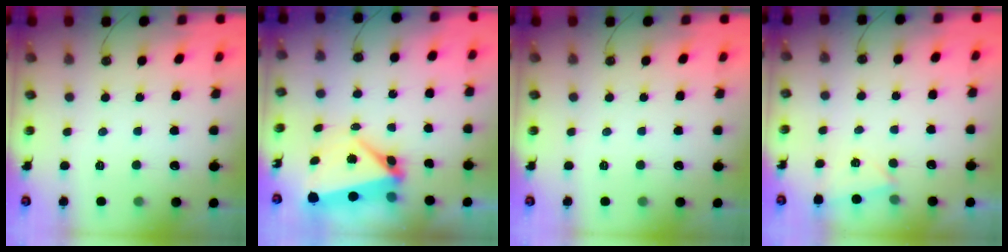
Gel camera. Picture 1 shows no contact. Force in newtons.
{"total": 6.3, "press": 6.2, "slide": 1.0}
{"total": 0.0}
{"total": 2.6, "press": 1.5, "slide": 2.1}